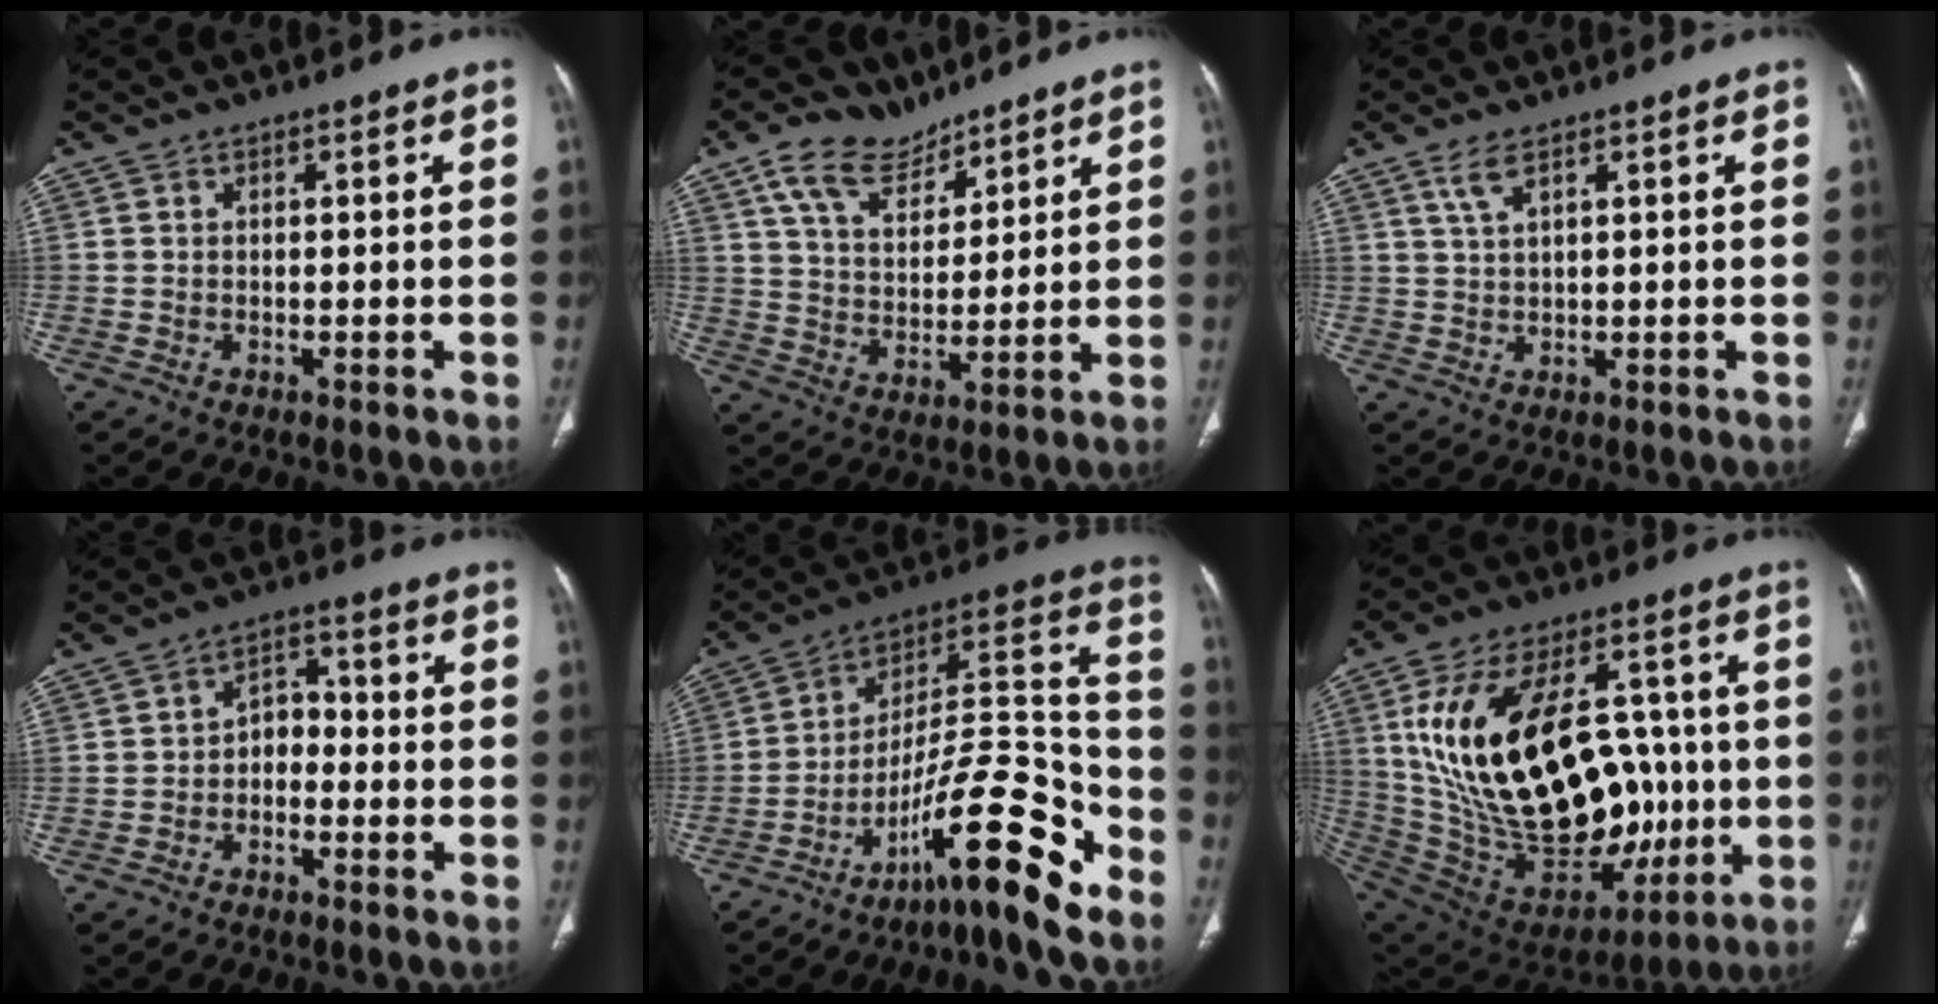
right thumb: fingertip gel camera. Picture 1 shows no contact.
{"total": 10.8, "force": [7.4, 6.1, 4.9], "torque": [-0.072, -0.032, 0.143]}
{"total": 3.5, "force": [2.1, 1.1, 2.5], "torque": [-0.057, -0.002, 0.050]}
{"total": 4.9, "force": [-1.5, 3.5, 3.0], "torque": [-0.030, 0.031, -0.036]}
{"total": 19.6, "force": [-12.5, 3.8, 14.6], "torque": [-0.223, 0.115, -0.201]}
{"total": 34.7, "force": [1.1, 20.2, 28.2], "torque": [-0.500, 0.007, 0.055]}